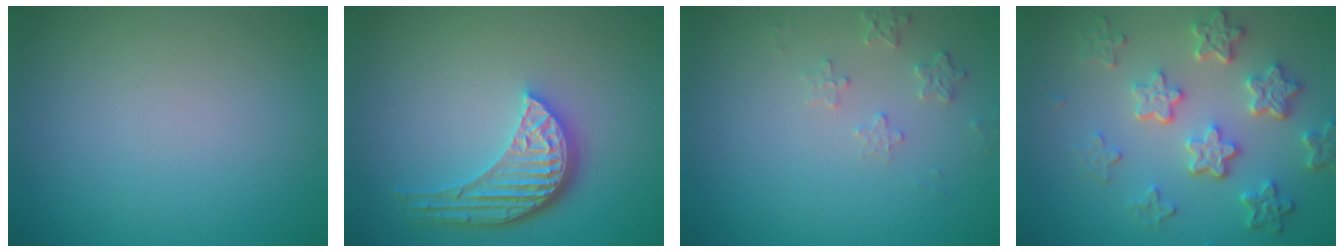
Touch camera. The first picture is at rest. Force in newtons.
{"total": 5.2, "press": 3.9, "slide": 3.4}
{"total": 1.6, "press": 1.6, "slide": 0.4}
{"total": 5.9, "press": 4.4, "slide": 3.9}